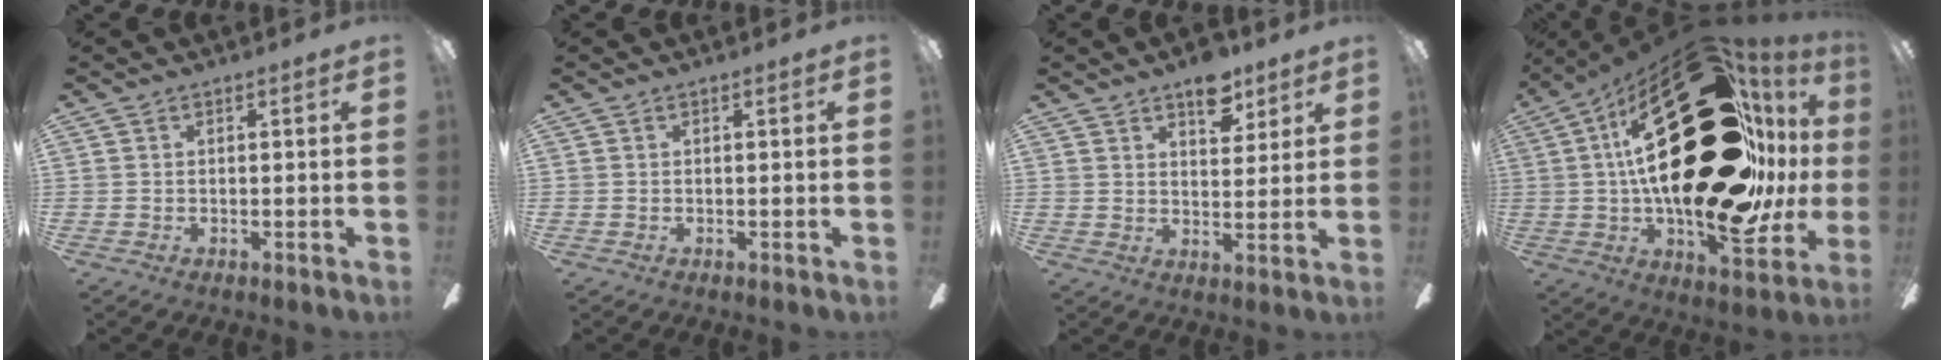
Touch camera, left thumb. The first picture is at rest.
{"total": 0.0}
{"total": 8.1, "force": [5.6, 4.1, 4.1], "torque": [-0.030, -0.031, 0.092]}
{"total": 47.4, "force": [9.1, 22.4, 40.8], "torque": [-0.556, -0.074, 0.218]}